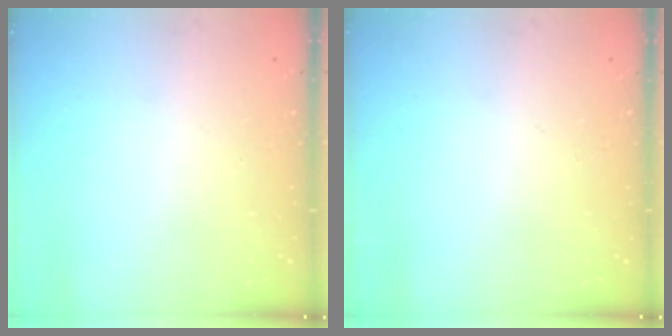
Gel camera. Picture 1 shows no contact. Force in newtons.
{"total": 0.0}